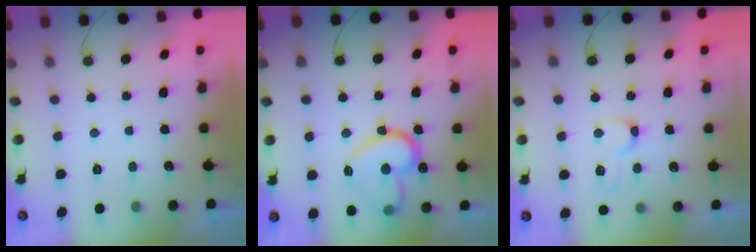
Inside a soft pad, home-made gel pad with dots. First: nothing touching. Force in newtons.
{"total": 17.7, "press": 17.6, "slide": 1.2}
{"total": 4.4, "press": 4.3, "slide": 0.6}